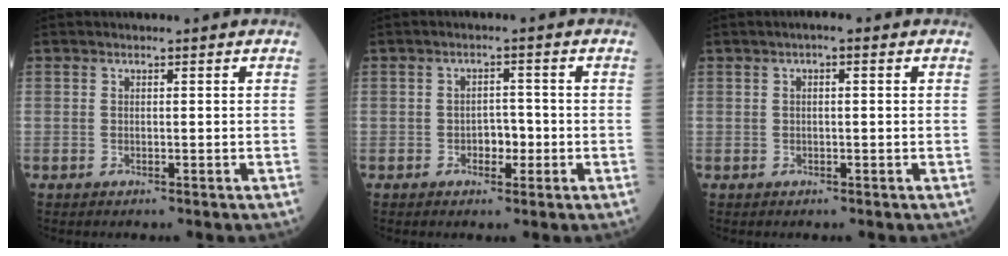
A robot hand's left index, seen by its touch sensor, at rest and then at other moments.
{"total": 2.8, "force": [-1.3, 1.6, 1.8], "torque": [-0.022, 0.002, -0.022]}
{"total": 1.6, "force": [0.2, 0.4, 1.5], "torque": [-0.025, 0.003, -0.003]}